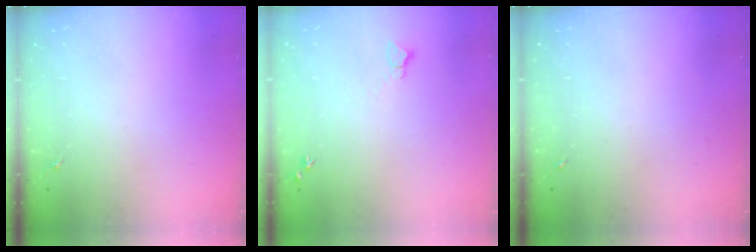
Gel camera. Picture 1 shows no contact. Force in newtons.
{"total": 4.1, "press": 4.0, "slide": 0.5}
{"total": 0.0}